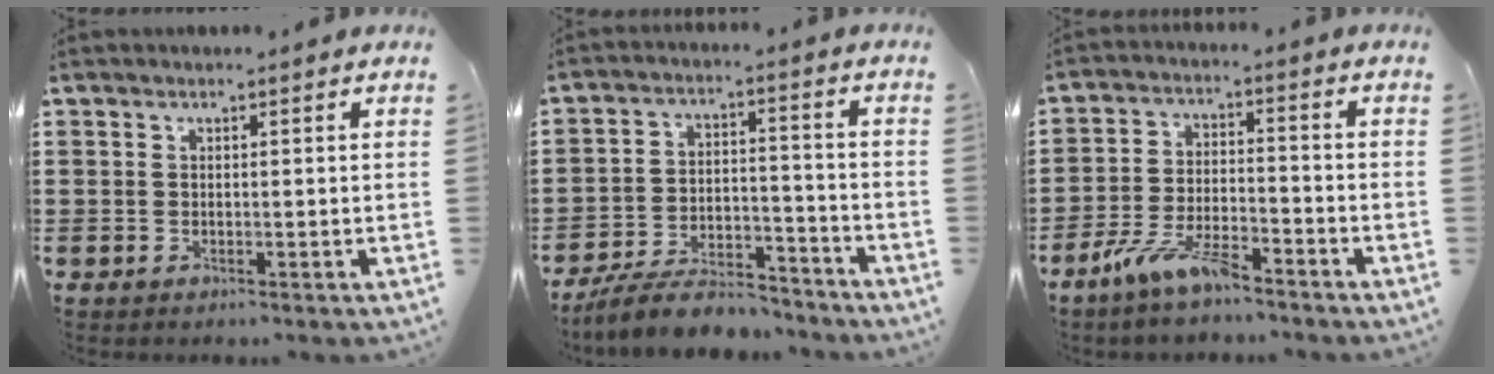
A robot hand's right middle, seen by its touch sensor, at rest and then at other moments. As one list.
[{"total": 8.4, "force": [-7.6, 1.9, 3.0], "torque": [-0.047, 0.023, -0.143]}, {"total": 7.2, "force": [-5.6, 1.3, 4.3], "torque": [-0.096, -0.009, -0.106]}]